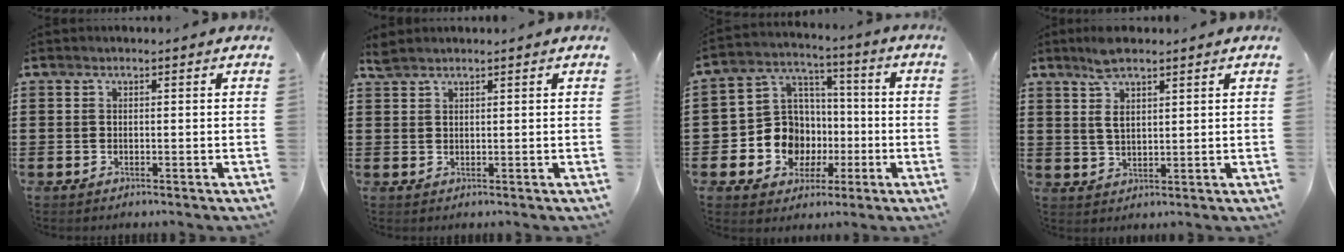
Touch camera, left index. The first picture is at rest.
{"total": 1.5, "force": [1.4, 0.1, 0.5], "torque": [-0.014, -0.001, 0.027]}
{"total": 10.3, "force": [-2.1, 9.5, 3.4], "torque": [-0.114, 0.011, -0.031]}
{"total": 4.6, "force": [2.7, 1.7, 3.3], "torque": [-0.071, 0.007, 0.047]}